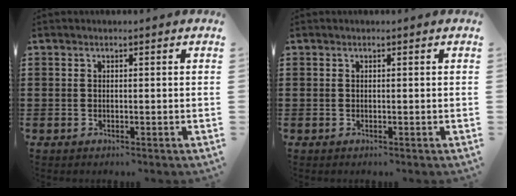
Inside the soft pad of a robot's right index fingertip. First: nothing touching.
{"total": 0.0}